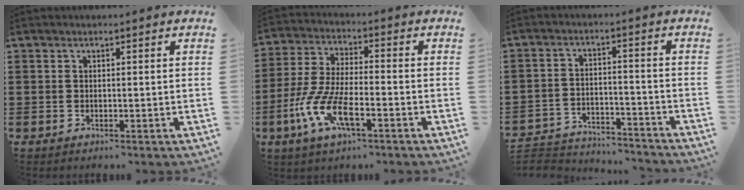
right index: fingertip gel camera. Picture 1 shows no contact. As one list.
[{"total": 9.3, "force": [-4.5, 2.5, 7.8], "torque": [-0.198, -0.022, -0.091]}, {"total": 4.1, "force": [-4.1, 0.6, 0.5], "torque": [-0.022, 0.002, -0.086]}]